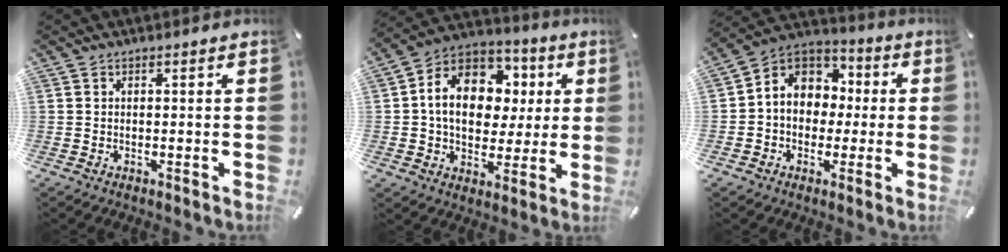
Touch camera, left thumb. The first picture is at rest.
{"total": 14.7, "force": [1.7, 11.8, 8.6], "torque": [-0.158, 0.006, 0.035]}
{"total": 9.6, "force": [0.7, 8.9, 3.4], "torque": [-0.090, -0.001, 0.014]}